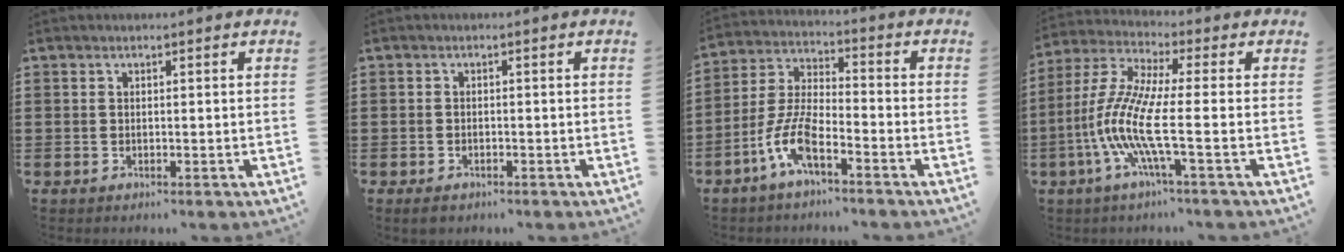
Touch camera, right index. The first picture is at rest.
{"total": 1.0, "force": [-0.8, 0.3, 0.4], "torque": [-0.010, -0.005, -0.017]}
{"total": 7.7, "force": [-4.6, 1.9, 5.8], "torque": [-0.146, -0.012, -0.093]}
{"total": 10.1, "force": [-3.1, 1.0, 9.6], "torque": [-0.236, -0.024, -0.074]}